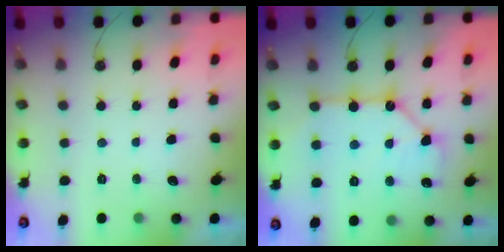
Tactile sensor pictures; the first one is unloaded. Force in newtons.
{"total": 14.4, "press": 14.3, "slide": 1.3}